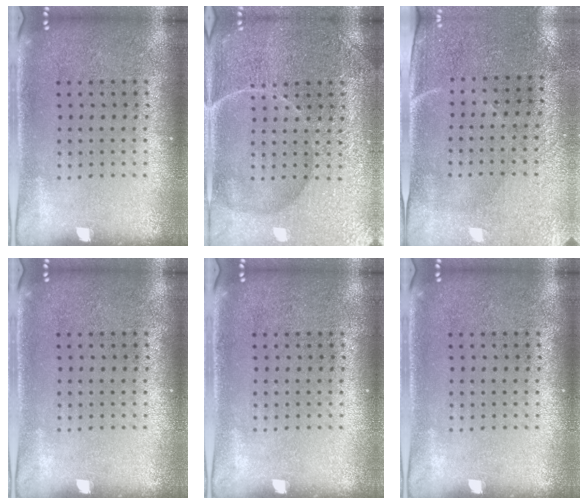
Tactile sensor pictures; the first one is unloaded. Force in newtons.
{"total": 4.3, "press": 4.2, "slide": 0.5}
{"total": 3.0, "press": 2.7, "slide": 1.4}
{"total": 0.0}
{"total": 0.0}
{"total": 0.0}